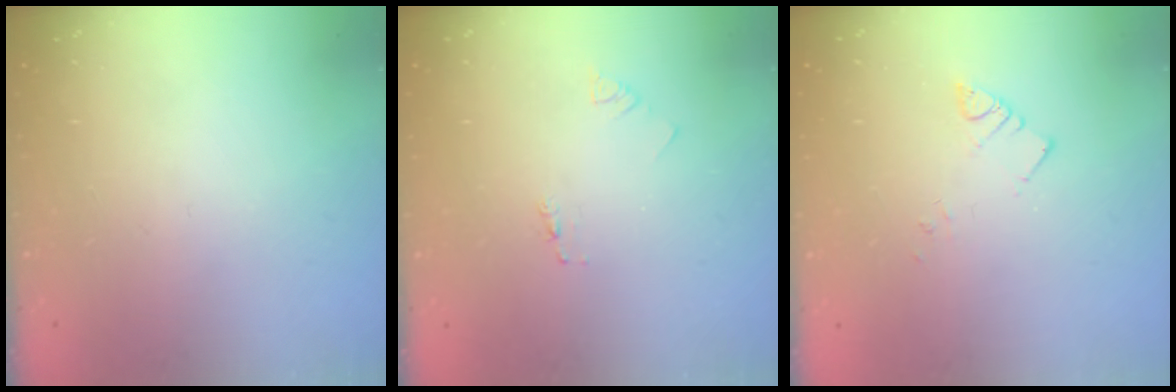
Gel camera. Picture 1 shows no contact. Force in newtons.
{"total": 1.8, "press": 1.8, "slide": 0.2}
{"total": 2.5, "press": 2.5, "slide": 0.3}